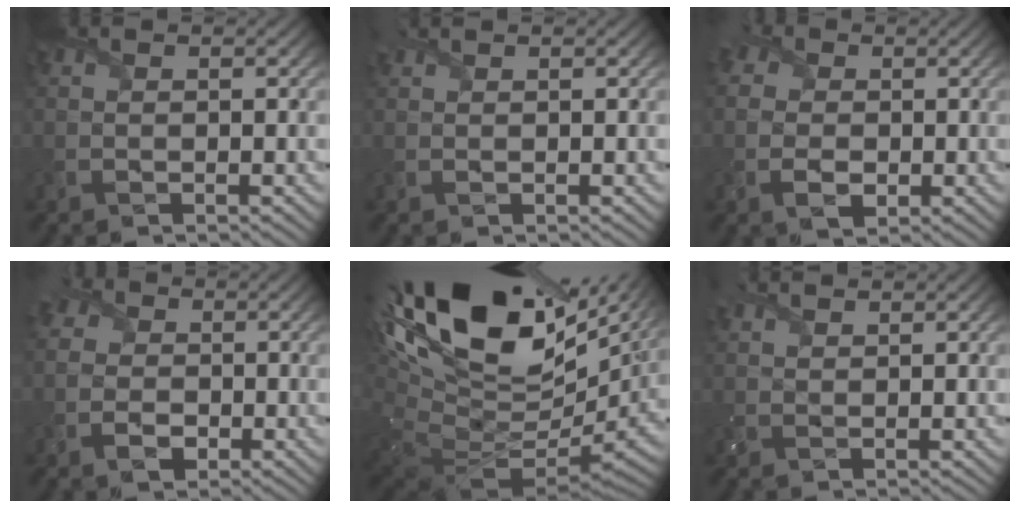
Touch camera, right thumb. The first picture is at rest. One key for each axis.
{"total": 1.2, "fx": 1.1, "fy": 0.2, "fz": 0.4, "tx": -0.008, "ty": 0.008, "tz": 0.027}
{"total": 5.2, "fx": 0.1, "fy": 4.3, "fz": 3.0, "tx": -0.085, "ty": -0.002, "tz": -0.001}
{"total": 4.9, "fx": -0.6, "fy": 4.2, "fz": 2.5, "tx": -0.057, "ty": -0.002, "tz": -0.022}
{"total": 19.0, "fx": 7.7, "fy": 10.4, "fz": 13.9, "tx": -0.279, "ty": -0.013, "tz": 0.177}
{"total": 2.1, "fx": 1.8, "fy": 0.6, "fz": 1.0, "tx": -0.025, "ty": 0.007, "tz": 0.039}